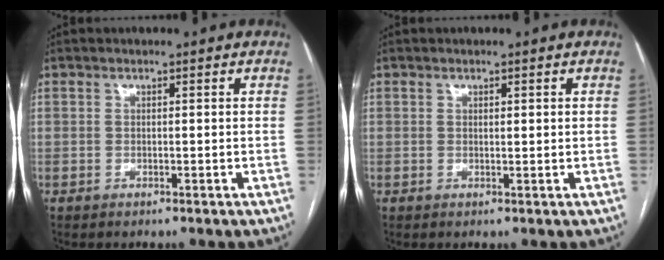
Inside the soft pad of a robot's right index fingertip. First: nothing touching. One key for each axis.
{"total": 0.8, "fx": 0.3, "fy": 0.2, "fz": 0.8, "tx": -0.014, "ty": 0.000, "tz": 0.005}